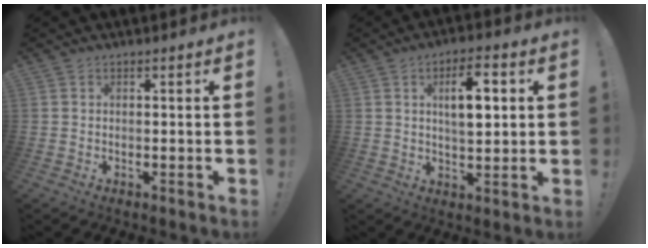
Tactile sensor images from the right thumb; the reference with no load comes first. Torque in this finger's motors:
{"motor_torque": [-0.12, 0.63, 0.43, 0.46, 0.09]}